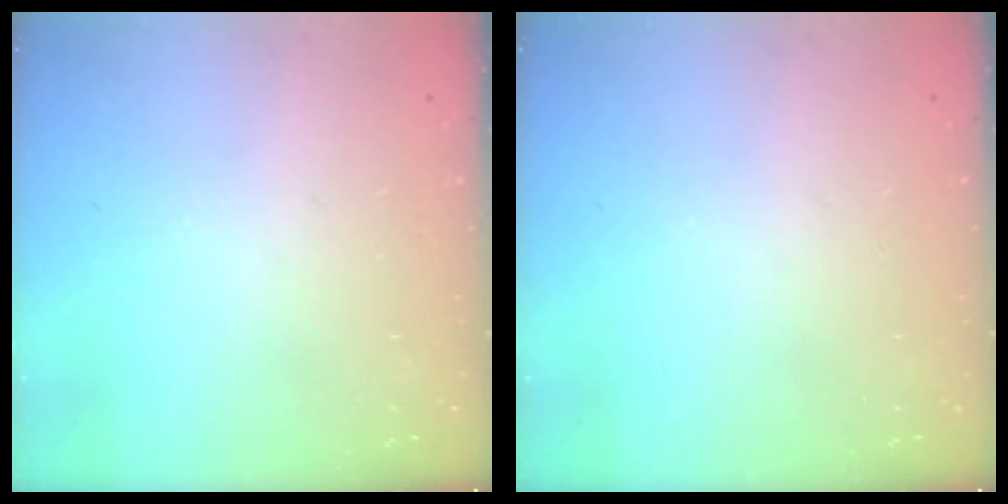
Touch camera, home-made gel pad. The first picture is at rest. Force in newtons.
{"total": 0.0}